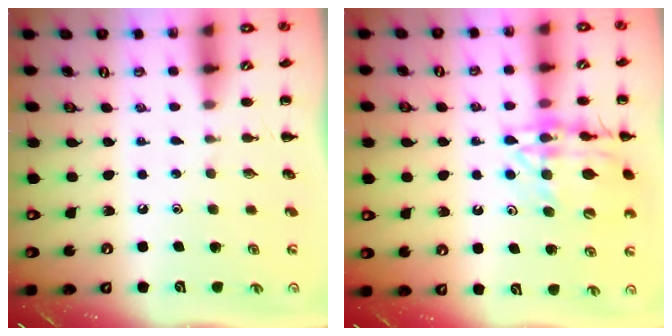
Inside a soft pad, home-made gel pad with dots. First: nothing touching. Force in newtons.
{"total": 16.8, "press": 16.7, "slide": 1.6}